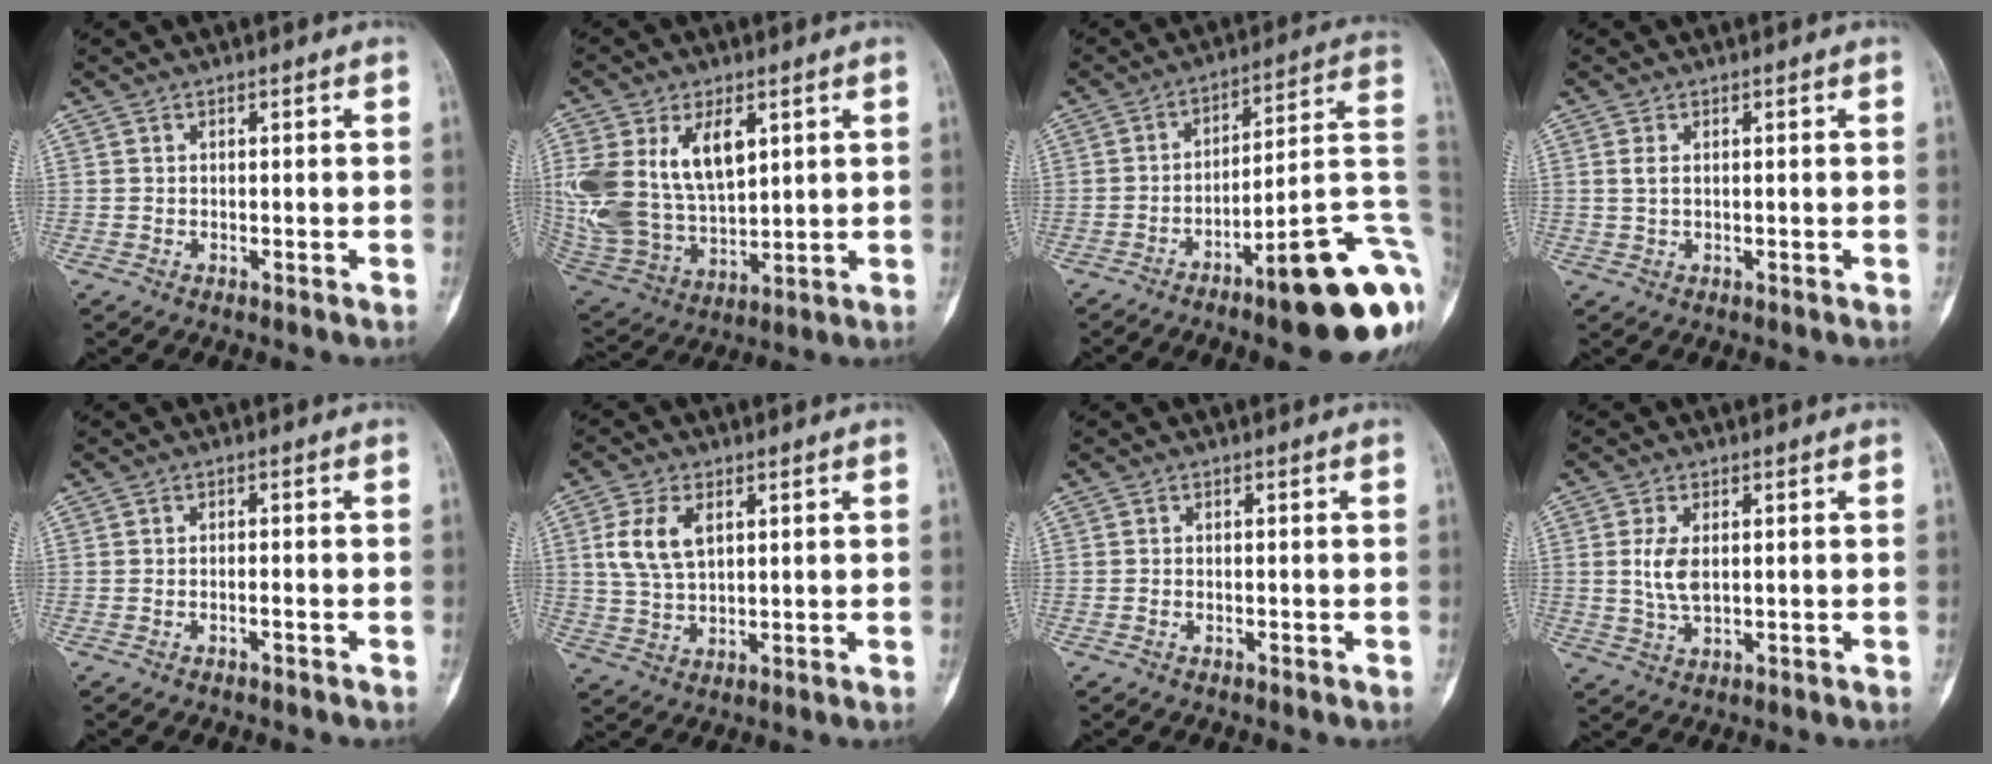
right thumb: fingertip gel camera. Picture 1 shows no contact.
{"total": 20.2, "force": [5.9, 12.4, 14.8], "torque": [-0.311, -0.014, 0.129]}
{"total": 21.3, "force": [-7.8, 4.7, 19.2], "torque": [-0.189, 0.055, -0.103]}
{"total": 1.9, "force": [0.5, 1.1, 1.5], "torque": [-0.035, 0.002, 0.013]}
{"total": 1.0, "force": [-0.8, 0.2, 0.6], "torque": [-0.014, 0.013, -0.012]}
{"total": 7.8, "force": [2.4, 4.5, 5.9], "torque": [-0.119, -0.004, 0.050]}
{"total": 0.6, "force": [-0.4, 0.3, 0.3], "torque": [-0.005, 0.004, -0.008]}
{"total": 5.2, "force": [0.7, 2.7, 4.4], "torque": [-0.092, -0.006, 0.016]}